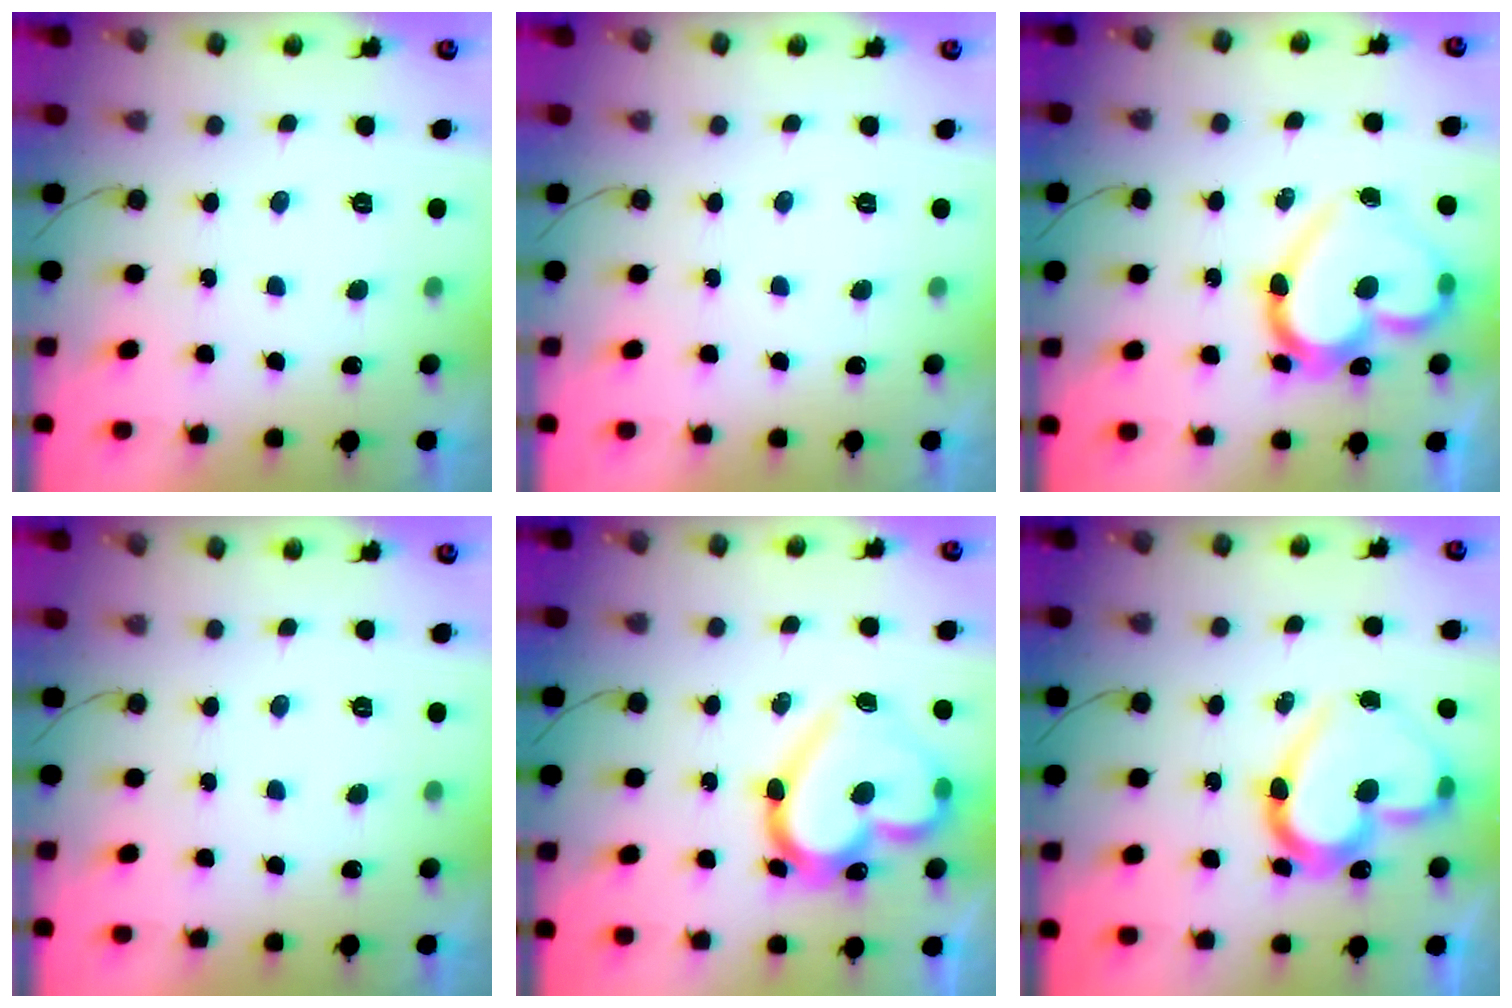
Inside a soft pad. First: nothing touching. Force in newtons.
{"total": 0.0}
{"total": 19.1, "press": 19.0, "slide": 1.8}
{"total": 0.0}
{"total": 21.5, "press": 21.5, "slide": 1.3}
{"total": 17.1, "press": 17.0, "slide": 1.7}